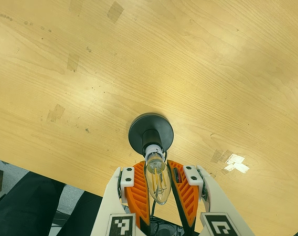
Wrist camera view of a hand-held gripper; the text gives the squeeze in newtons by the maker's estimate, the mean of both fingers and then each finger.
{"total": 13.9, "left": 13.0, "right": 14.7}